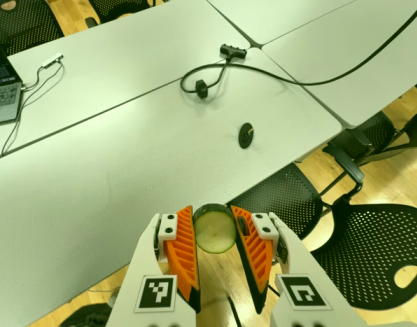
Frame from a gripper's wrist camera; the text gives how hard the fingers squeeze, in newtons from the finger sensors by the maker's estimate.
{"total": 8.1, "left": 8.1, "right": 8.1}